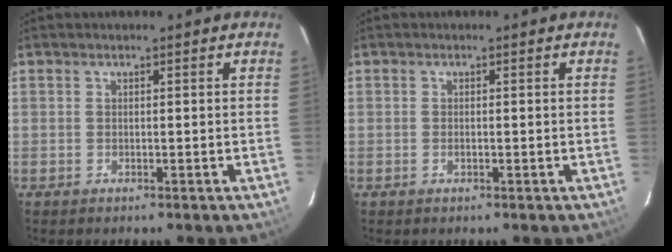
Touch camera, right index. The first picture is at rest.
{"total": 0.7, "force": [-0.2, 0.3, 0.5], "torque": [-0.011, 0.002, -0.004]}